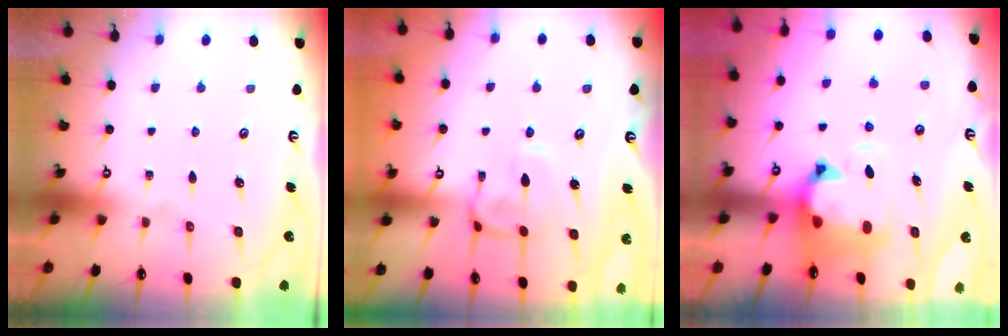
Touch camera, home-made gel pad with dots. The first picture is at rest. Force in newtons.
{"total": 2.6, "press": 2.5, "slide": 0.9}
{"total": 3.1, "press": 2.8, "slide": 1.4}